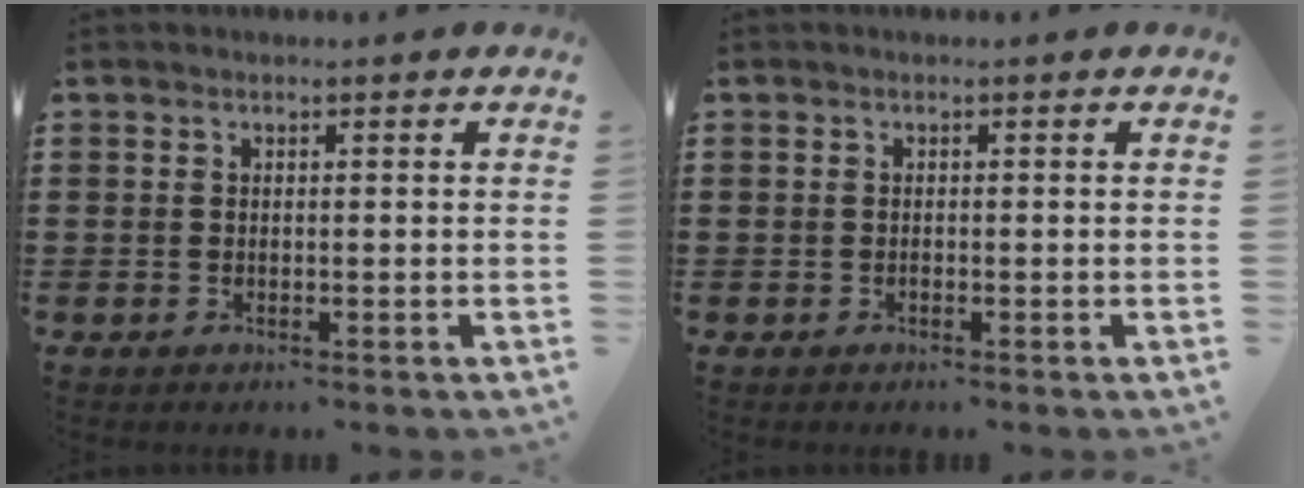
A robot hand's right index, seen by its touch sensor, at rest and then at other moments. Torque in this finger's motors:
{"motor_torque": [1.07, 1.07, 0.08, 0.01]}